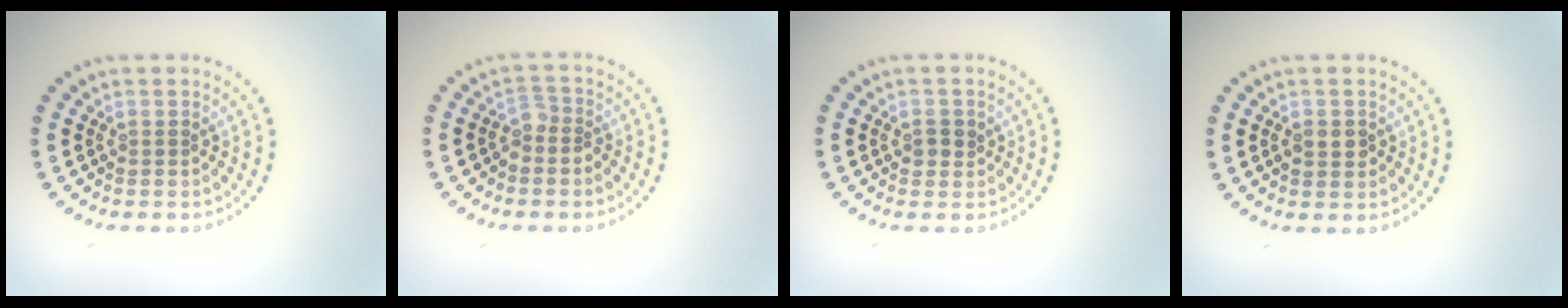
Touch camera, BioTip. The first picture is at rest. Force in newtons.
{"total": 1.7, "press": 1.3, "slide": 1.1}
{"total": 1.3, "press": 1.3, "slide": 0.4}
{"total": 1.8, "press": 1.7, "slide": 0.3}